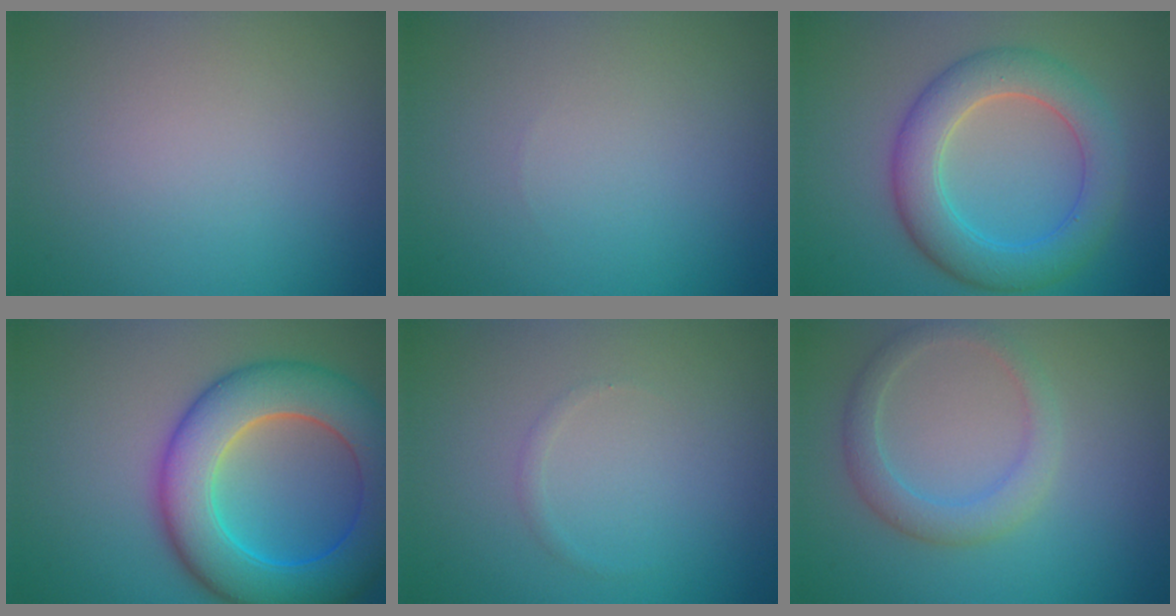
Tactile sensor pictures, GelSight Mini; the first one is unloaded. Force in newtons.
{"total": 0.0}
{"total": 6.1, "press": 6.1, "slide": 0.4}
{"total": 10.6, "press": 10.6, "slide": 0.2}
{"total": 0.5, "press": 0.5, "slide": 0.0}
{"total": 2.8, "press": 2.8, "slide": 0.3}